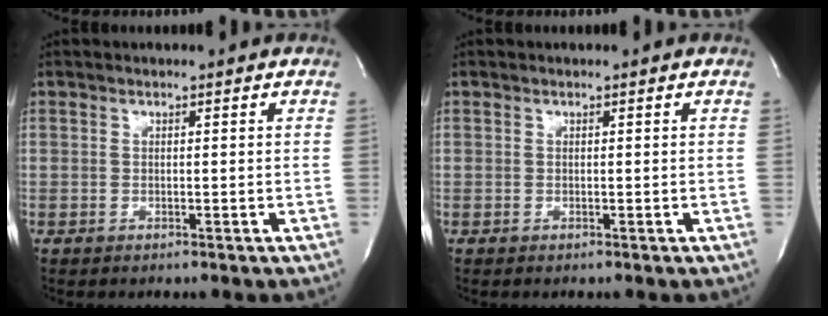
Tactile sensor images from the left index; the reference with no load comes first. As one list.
[{"total": 0.0}]